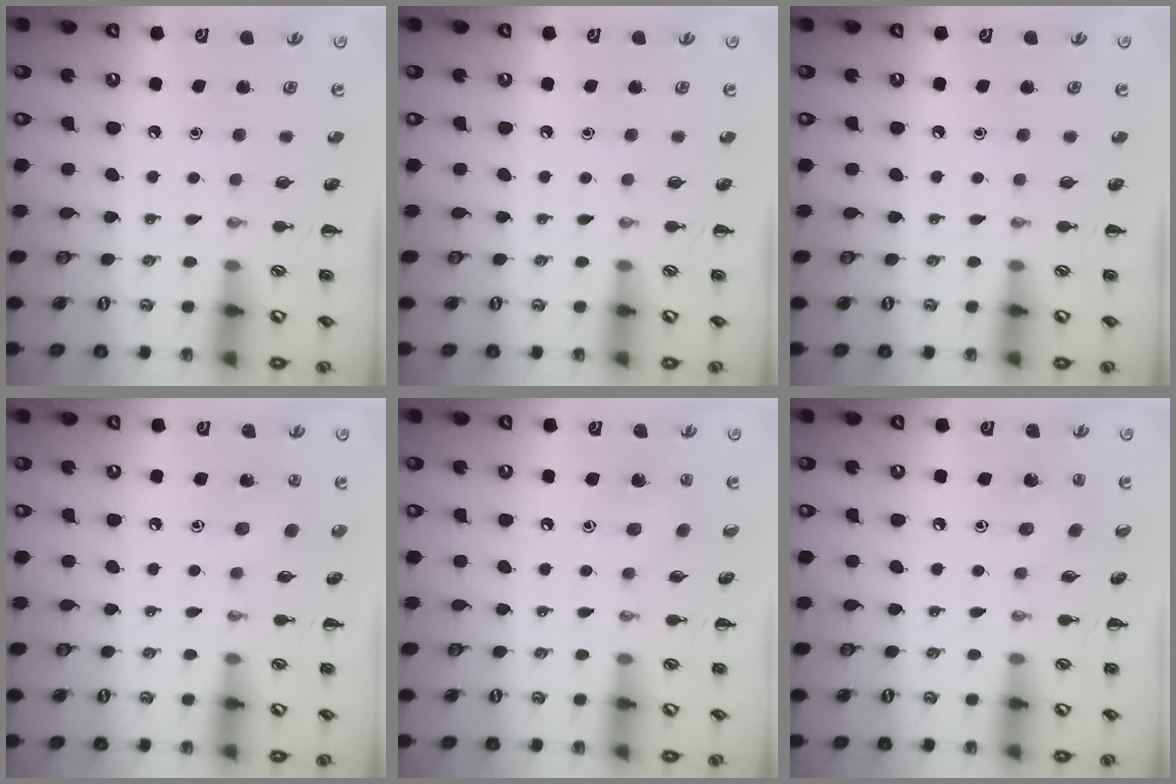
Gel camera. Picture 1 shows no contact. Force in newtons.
{"total": 0.0}
{"total": 0.0}
{"total": 2.4, "press": 2.3, "slide": 0.7}
{"total": 3.1, "press": 3.0, "slide": 0.7}
{"total": 2.1, "press": 2.0, "slide": 0.6}